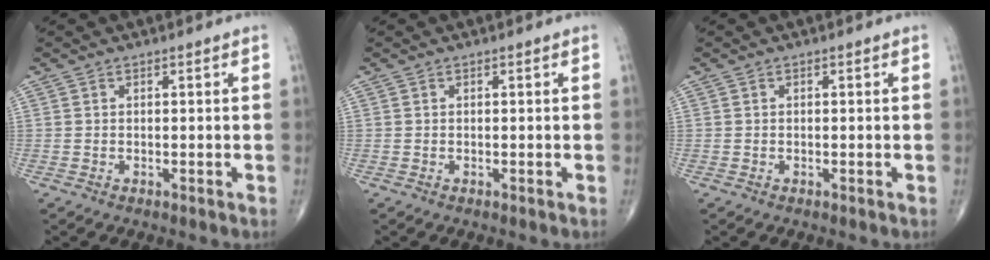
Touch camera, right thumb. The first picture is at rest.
{"total": 0.0}
{"total": 0.0}